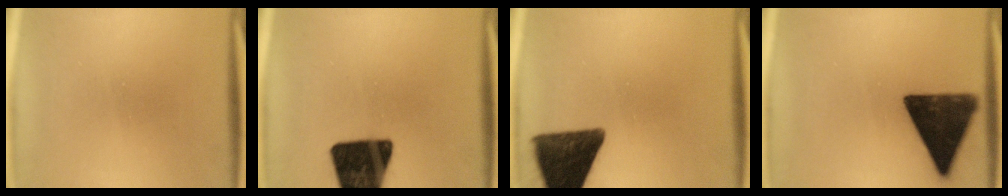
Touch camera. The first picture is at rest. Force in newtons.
{"total": 18.9}
{"total": 13.4}
{"total": 13.3}